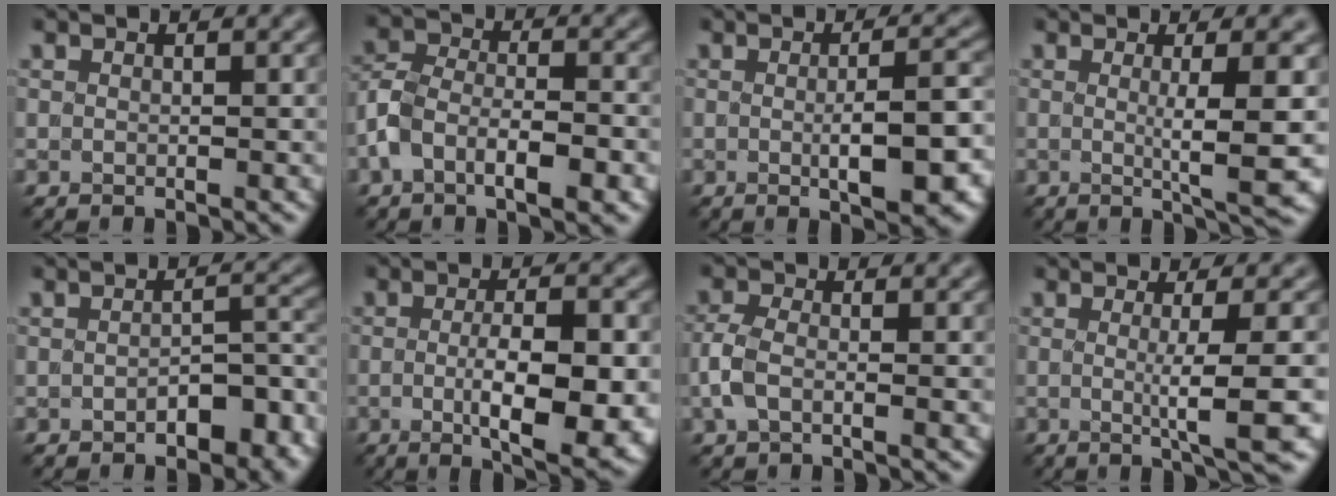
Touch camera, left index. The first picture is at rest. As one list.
[{"total": 5.8, "force": [-2.6, 2.7, 4.4], "torque": [-0.080, 0.008, -0.051]}, {"total": 6.5, "force": [-0.9, 1.7, 6.2], "torque": [-0.086, -0.007, -0.004]}, {"total": 5.9, "force": [-0.1, 0.9, 5.8], "torque": [-0.085, -0.006, 0.003]}, {"total": 4.9, "force": [-2.5, 2.1, 3.7], "torque": [-0.050, 0.005, -0.031]}, {"total": 8.8, "force": [-1.6, 2.6, 8.3], "torque": [-0.127, -0.015, -0.016]}, {"total": 2.9, "force": [-0.9, 1.4, 2.4], "torque": [-0.060, 0.003, -0.022]}, {"total": 5.4, "force": [-0.5, 0.9, 5.4], "torque": [-0.079, -0.007, -0.006]}]